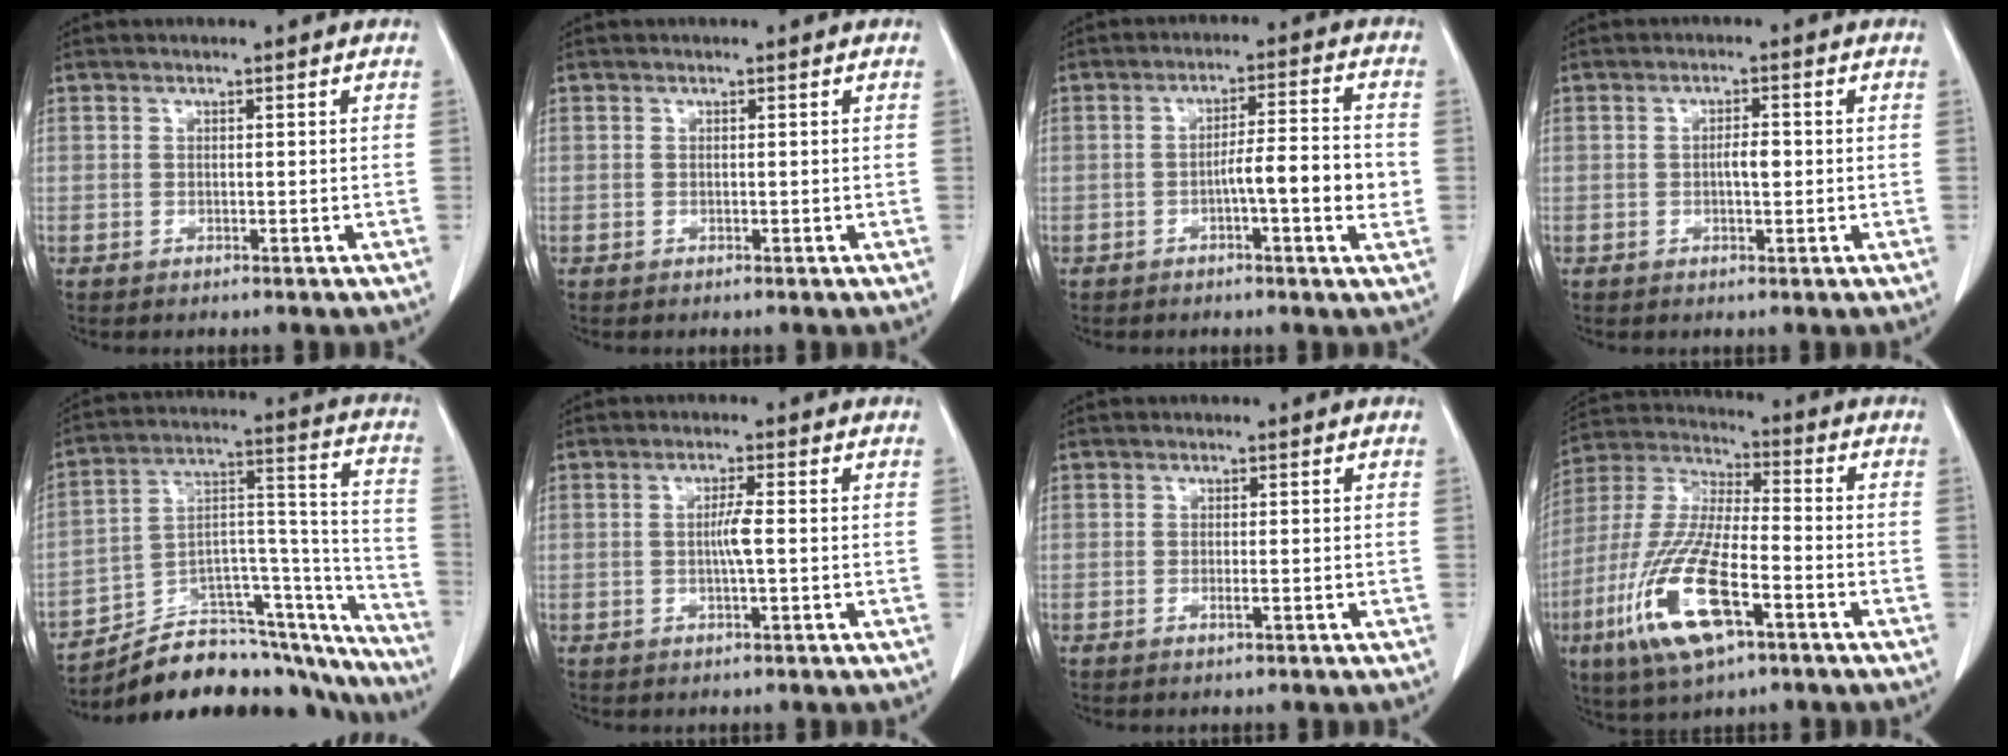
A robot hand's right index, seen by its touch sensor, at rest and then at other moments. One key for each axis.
{"total": 0.0}
{"total": 7.9, "fx": -1.6, "fy": 0.5, "fz": 7.7, "tx": -0.115, "ty": 0.010, "tz": -0.027}
{"total": 2.3, "fx": -0.1, "fy": 0.7, "fz": 2.2, "tx": -0.039, "ty": 0.003, "tz": -0.002}
{"total": 27.3, "fx": -23.5, "fy": 9.0, "fz": 10.4, "tx": -0.111, "ty": 0.051, "tz": -0.336}
{"total": 2.7, "fx": -0.2, "fy": -0.1, "fz": 2.7, "tx": -0.051, "ty": -0.001, "tz": -0.003}
{"total": 0.7, "fx": -0.3, "fy": -0.1, "fz": 0.6, "tx": -0.012, "ty": -0.003, "tz": -0.006}
{"total": 16.3, "fx": -6.9, "fy": 4.3, "fz": 14.1, "tx": -0.305, "ty": -0.017, "tz": -0.125}